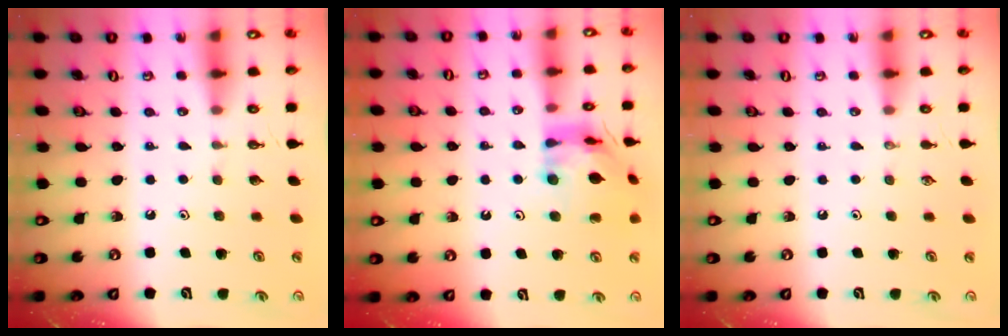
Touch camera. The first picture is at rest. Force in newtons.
{"total": 13.2, "press": 13.1, "slide": 1.7}
{"total": 0.0}